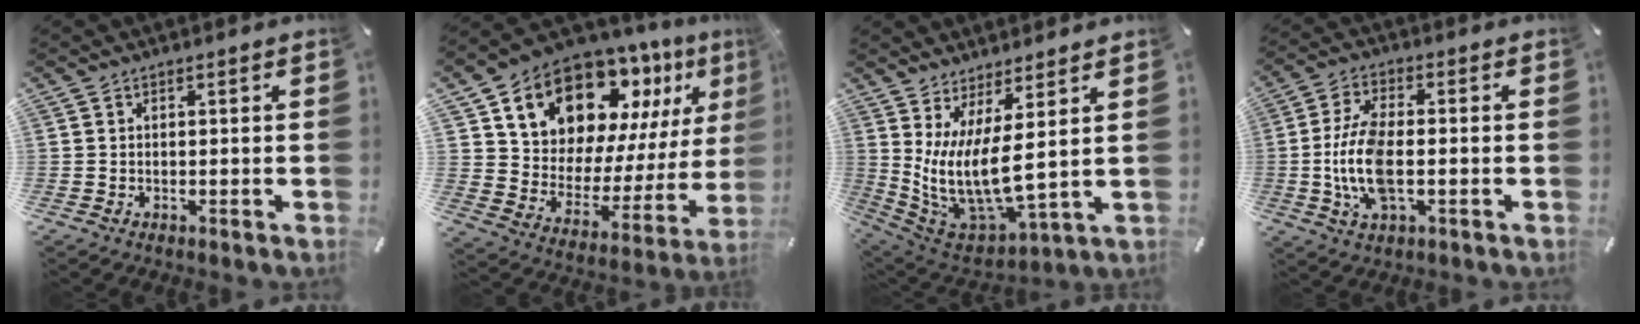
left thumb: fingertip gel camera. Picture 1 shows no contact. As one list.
[{"total": 16.0, "force": [12.1, 9.3, 5.0], "torque": [-0.083, -0.107, 0.213]}, {"total": 11.5, "force": [3.3, 3.9, 10.3], "torque": [-0.242, -0.065, 0.058]}, {"total": 11.8, "force": [-1.6, 5.0, 10.5], "torque": [-0.230, -0.012, -0.031]}]